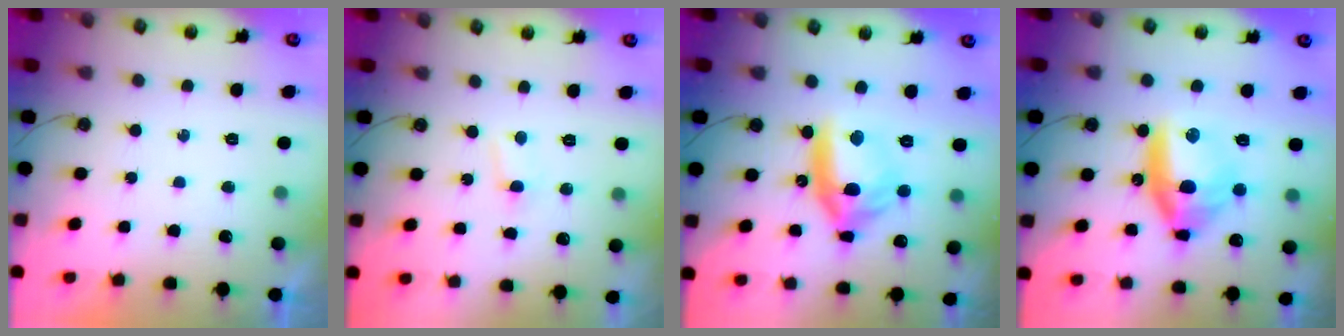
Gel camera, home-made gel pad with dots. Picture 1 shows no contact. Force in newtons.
{"total": 2.8, "press": 2.8, "slide": 0.4}
{"total": 12.4, "press": 12.3, "slide": 1.6}
{"total": 11.1, "press": 10.8, "slide": 2.4}